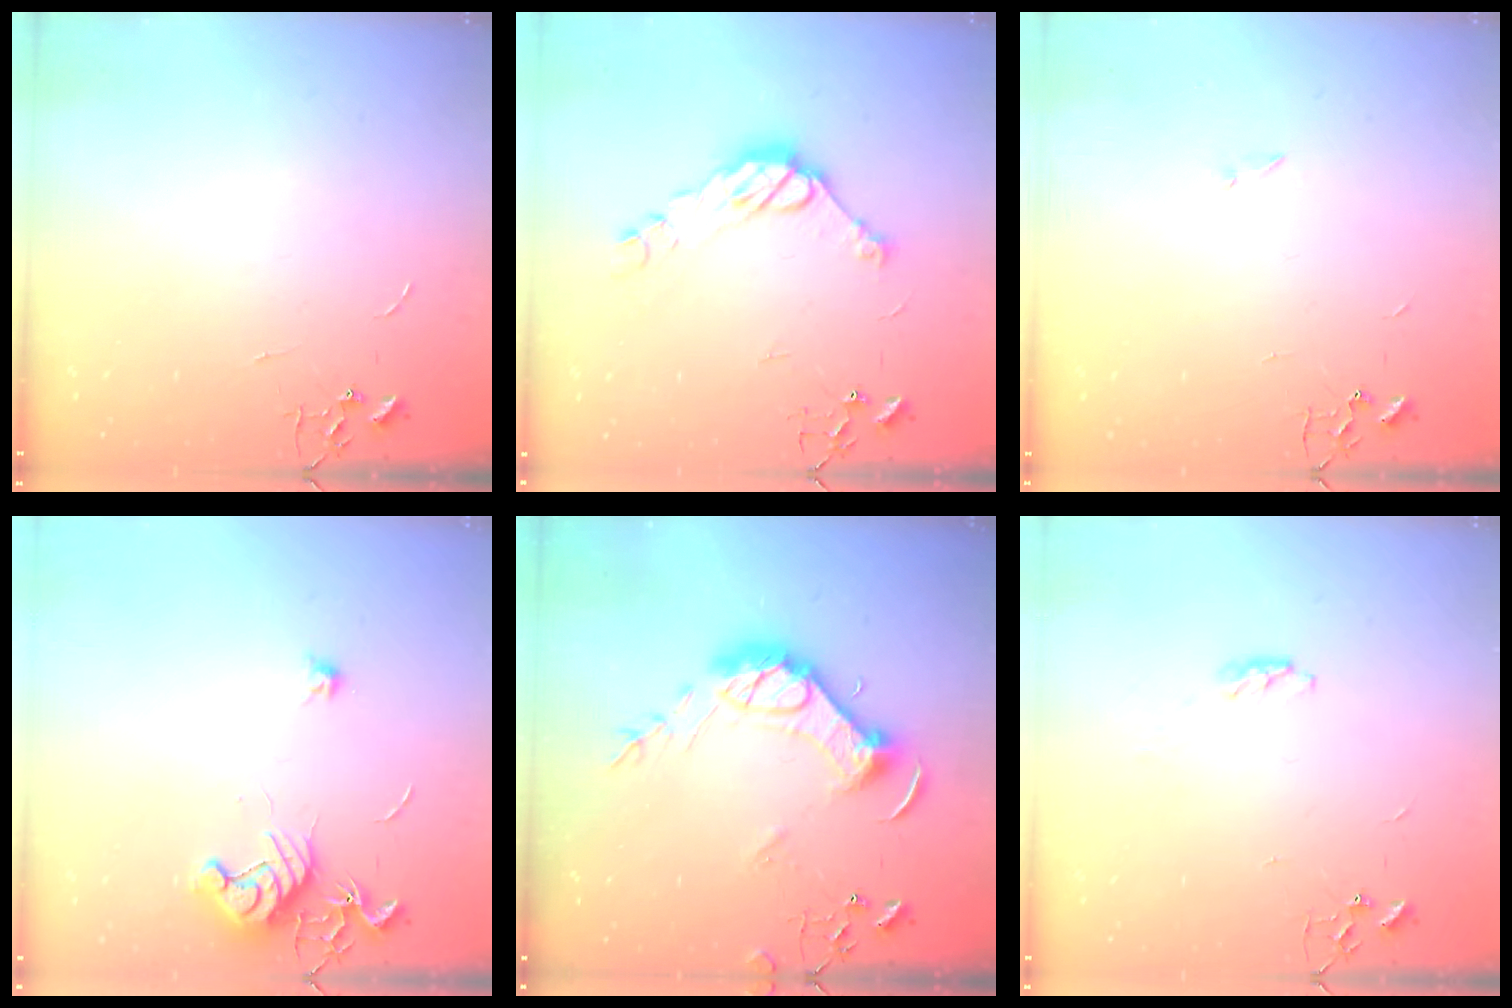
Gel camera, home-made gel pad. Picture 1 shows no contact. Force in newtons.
{"total": 11.4, "press": 11.3, "slide": 0.7}
{"total": 0.8, "press": 0.8, "slide": 0.2}
{"total": 10.1, "press": 10.1, "slide": 0.7}
{"total": 15.8, "press": 15.7, "slide": 1.6}
{"total": 3.2, "press": 3.2, "slide": 0.5}